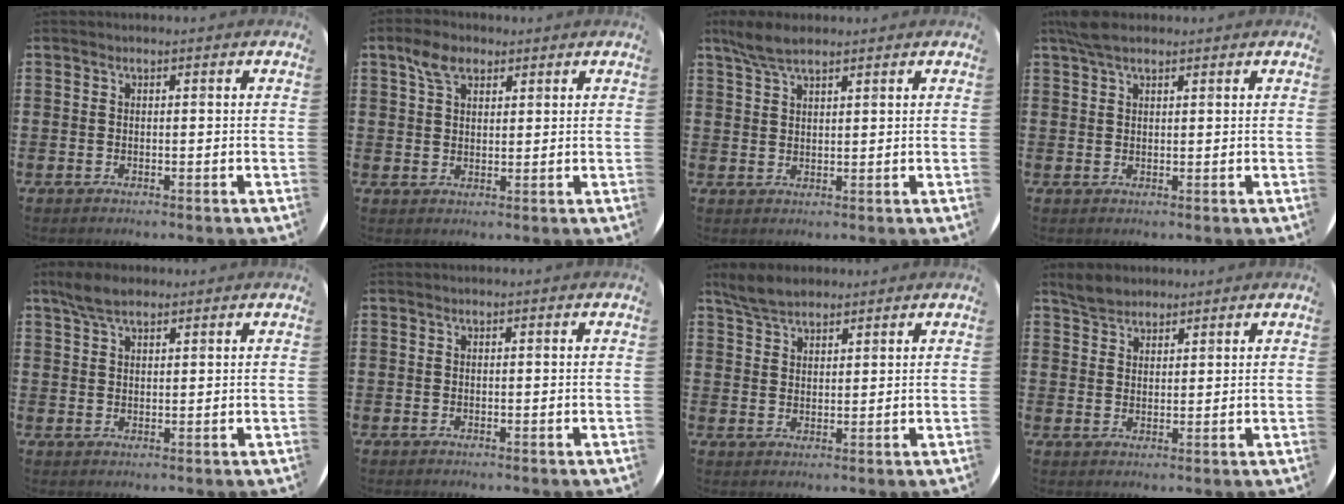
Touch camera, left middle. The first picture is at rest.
{"total": 4.3, "force": [2.8, 2.3, 2.2], "torque": [-0.043, 0.006, 0.050]}
{"total": 4.4, "force": [3.5, 1.3, 2.4], "torque": [-0.054, 0.004, 0.064]}
{"total": 3.2, "force": [2.4, 1.1, 1.7], "torque": [-0.039, 0.007, 0.045]}
{"total": 4.2, "force": [3.2, 1.6, 2.2], "torque": [-0.048, 0.006, 0.060]}
{"total": 0.0}
{"total": 4.6, "force": [4.1, 1.7, 1.4], "torque": [-0.037, 0.000, 0.079]}
{"total": 3.4, "force": [3.0, 1.5, 0.4], "torque": [-0.008, 0.002, 0.059]}